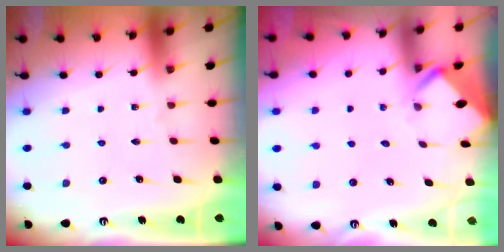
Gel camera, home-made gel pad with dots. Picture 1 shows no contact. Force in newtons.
{"total": 3.7, "press": 3.7, "slide": 0.2}